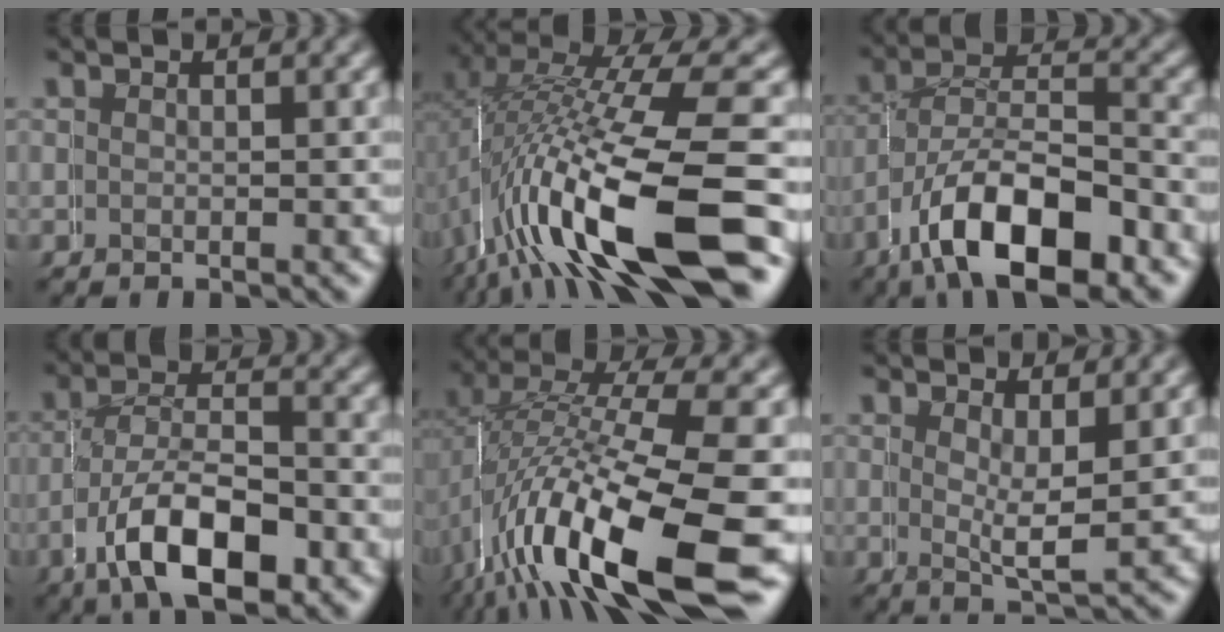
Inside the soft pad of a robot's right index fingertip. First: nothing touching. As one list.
[{"total": 12.2, "force": [-3.0, 4.6, 10.9], "torque": [-0.213, -0.021, -0.027]}, {"total": 10.2, "force": [-4.8, 5.3, 7.2], "torque": [-0.125, -0.039, -0.058]}, {"total": 7.6, "force": [-3.2, 4.0, 5.7], "torque": [-0.095, -0.032, -0.040]}, {"total": 12.2, "force": [-3.4, 5.5, 10.4], "torque": [-0.197, -0.026, -0.038]}, {"total": 3.1, "force": [1.2, 0.3, 2.8], "torque": [-0.053, -0.007, 0.027]}]